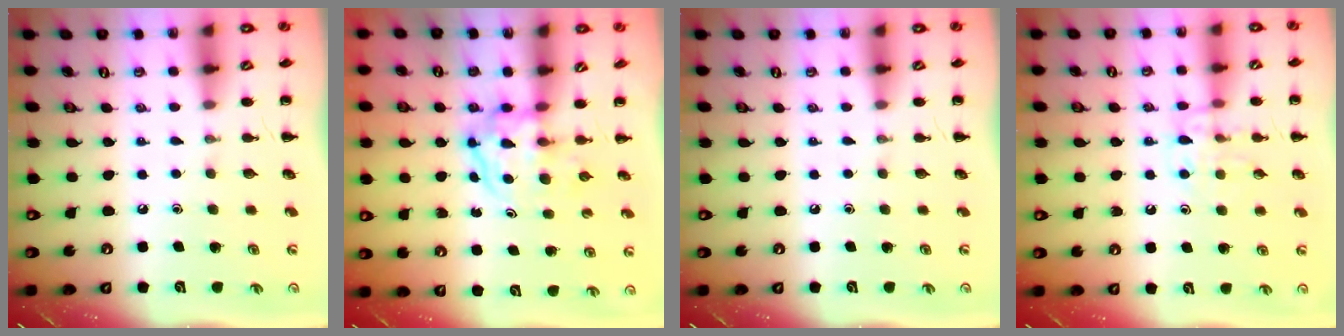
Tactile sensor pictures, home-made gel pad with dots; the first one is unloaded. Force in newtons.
{"total": 3.9, "press": 3.9, "slide": 0.4}
{"total": 0.0}
{"total": 9.8, "press": 9.8, "slide": 1.2}